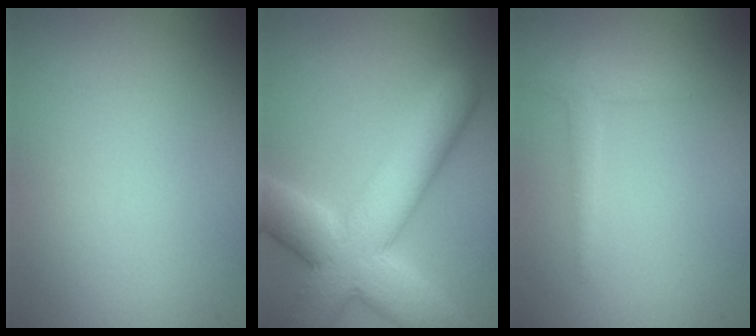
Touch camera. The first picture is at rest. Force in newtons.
{"total": 10.0, "press": 10.0, "slide": 1.0}
{"total": 1.4, "press": 1.4, "slide": 0.1}